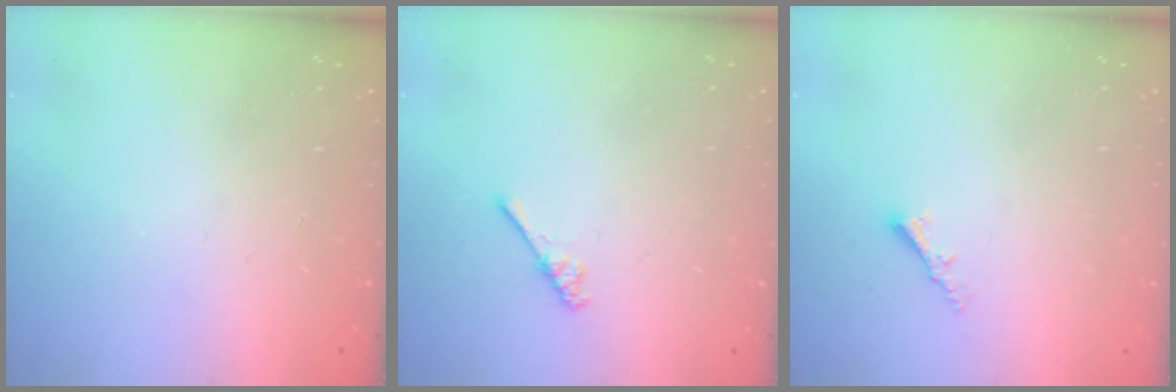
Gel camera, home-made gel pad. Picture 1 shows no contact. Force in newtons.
{"total": 2.6, "press": 2.6, "slide": 0.3}
{"total": 2.2, "press": 2.2, "slide": 0.4}